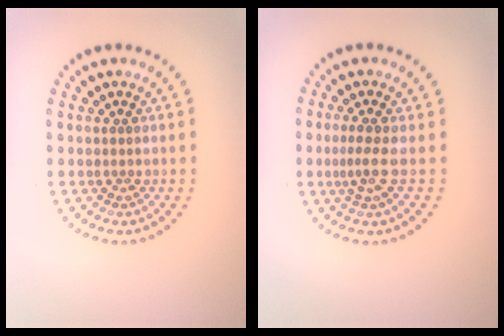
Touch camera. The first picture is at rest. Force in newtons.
{"total": 2.1, "press": 1.5, "slide": 1.5}